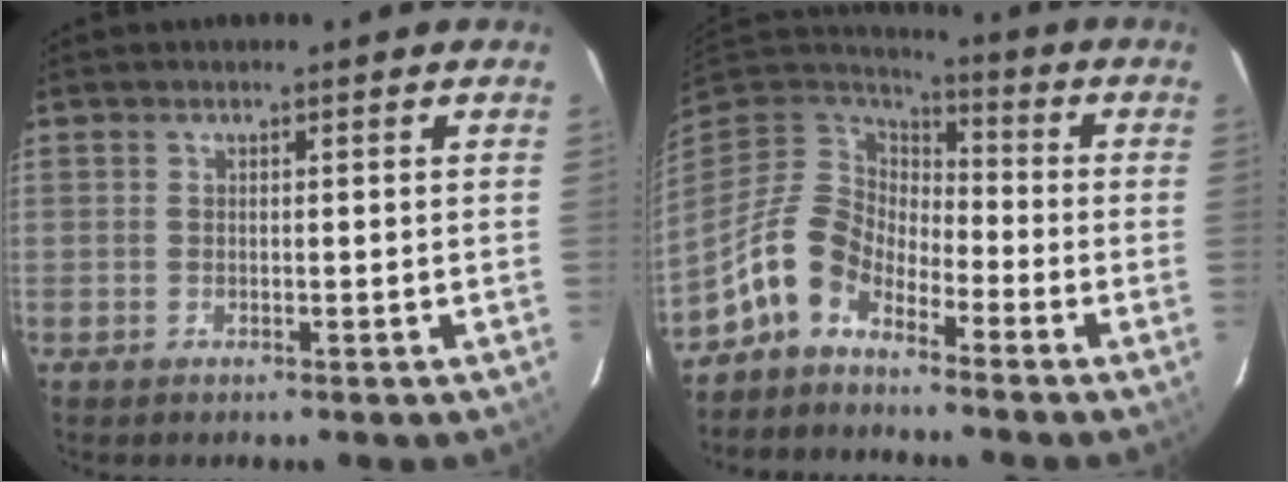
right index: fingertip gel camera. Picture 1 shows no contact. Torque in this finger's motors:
{"motor_torque": [0.90, -0.76, 0.51, 0.04]}